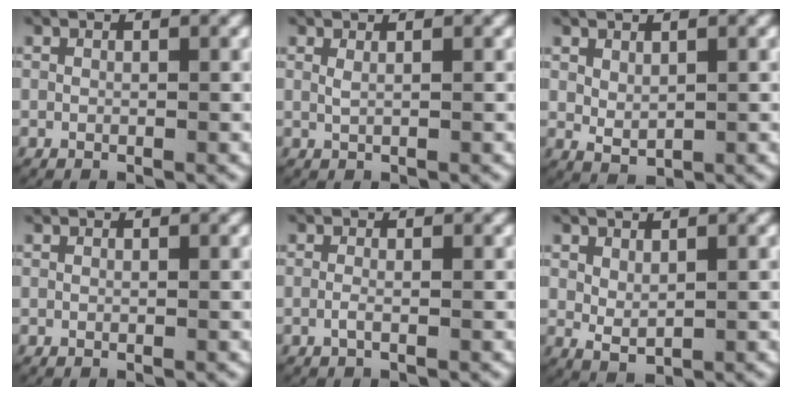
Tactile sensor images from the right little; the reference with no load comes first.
{"total": 0.8, "force": [0.5, -0.1, 0.6], "torque": [-0.020, -0.004, 0.012]}
{"total": 1.6, "force": [0.7, 1.0, 1.1], "torque": [-0.024, -0.009, 0.023]}
{"total": 0.0}
{"total": 0.9, "force": [-0.4, -0.1, 0.7], "torque": [-0.022, -0.006, -0.008]}
{"total": 1.8, "force": [0.5, 1.1, 1.4], "torque": [-0.033, -0.011, 0.021]}